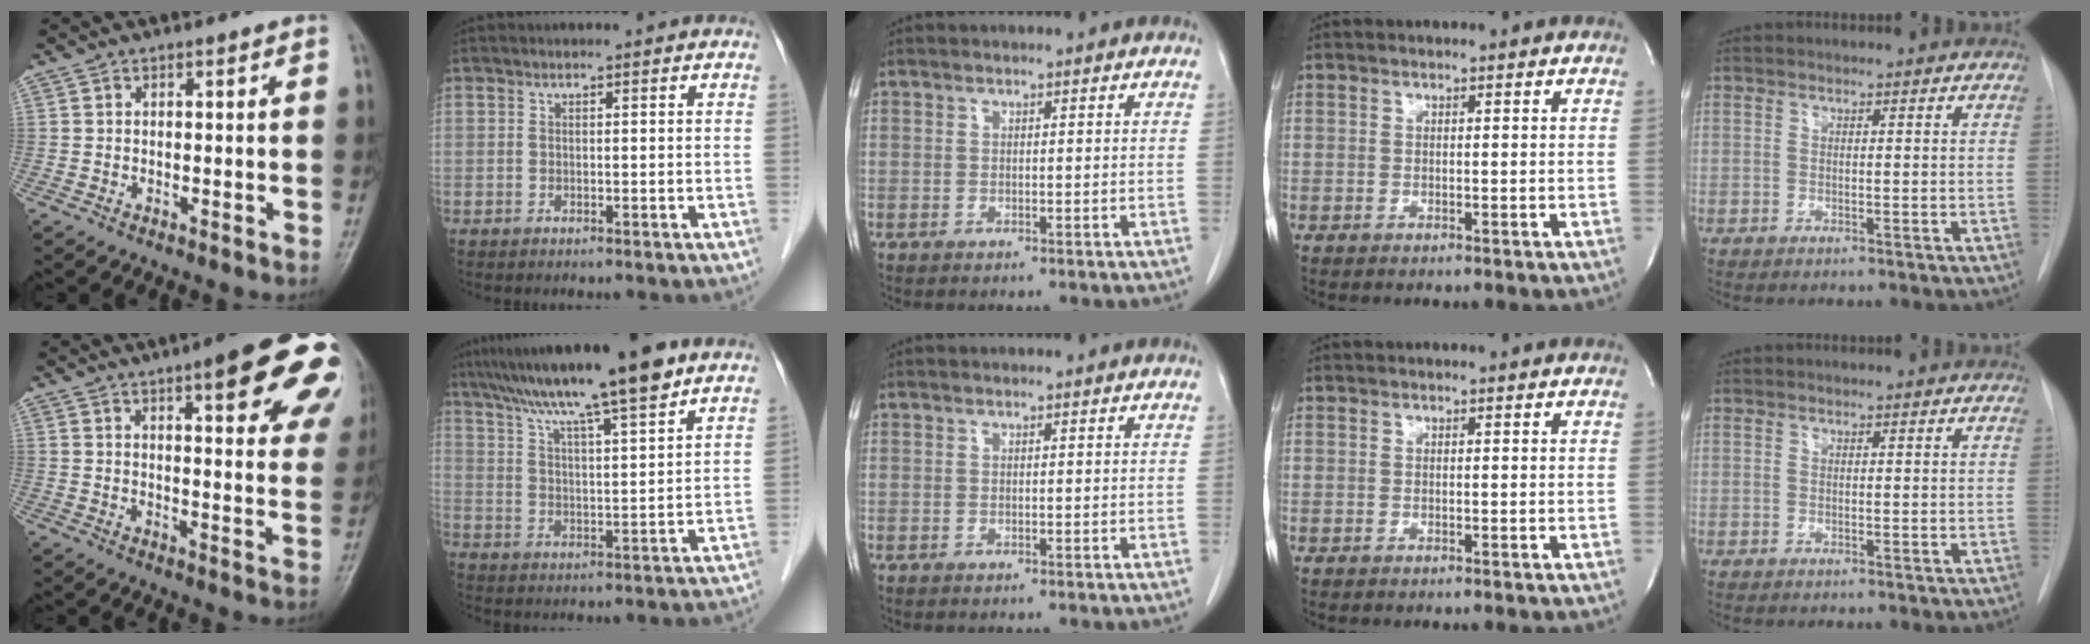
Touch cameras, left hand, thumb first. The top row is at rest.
{"thumb": {"total": 19.4, "force": [9.8, 5.1, 15.9], "torque": [-0.177, -0.028, 0.116]}, "index": {"total": 14.6, "force": [10.9, 0.0, 9.7], "torque": [-0.162, 0.024, 0.177]}}